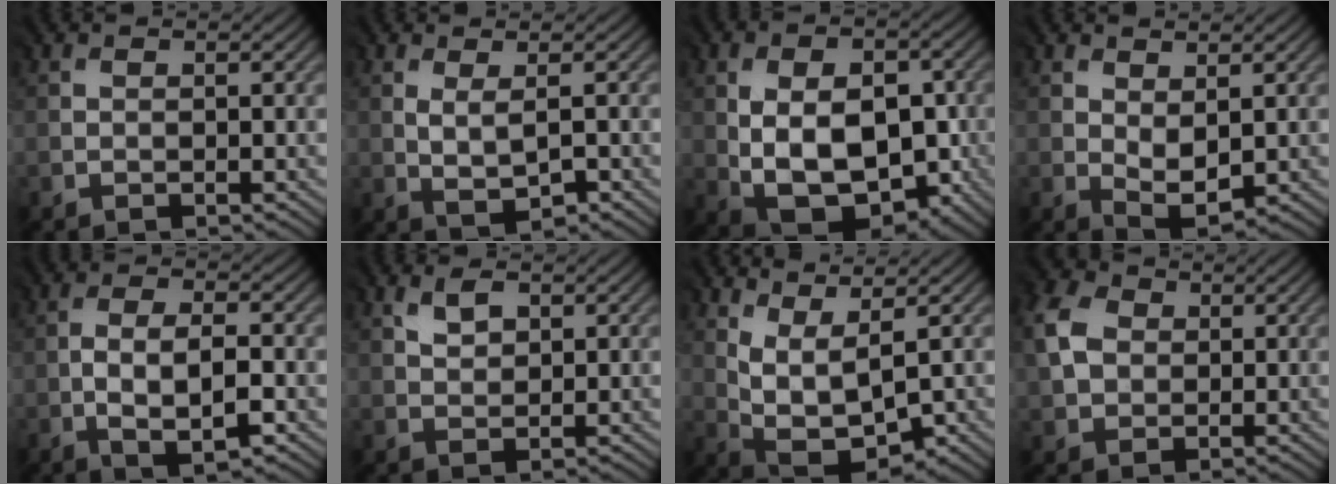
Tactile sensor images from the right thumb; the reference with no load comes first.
{"total": 2.2, "force": [0.4, 0.8, 2.1], "torque": [-0.044, -0.004, 0.015]}
{"total": 12.6, "force": [-1.2, 8.2, 9.5], "torque": [-0.164, -0.014, -0.008]}
{"total": 3.7, "force": [0.5, 2.2, 3.0], "torque": [-0.066, -0.007, 0.016]}
{"total": 5.6, "force": [-1.6, 2.3, 4.8], "torque": [-0.093, -0.005, -0.027]}
{"total": 2.4, "force": [1.5, 1.4, 1.2], "torque": [-0.029, 0.002, 0.031]}
{"total": 6.7, "force": [2.4, 3.2, 5.4], "torque": [-0.134, -0.009, 0.053]}
{"total": 5.1, "force": [1.1, 4.3, 2.4], "torque": [-0.078, 0.011, 0.017]}